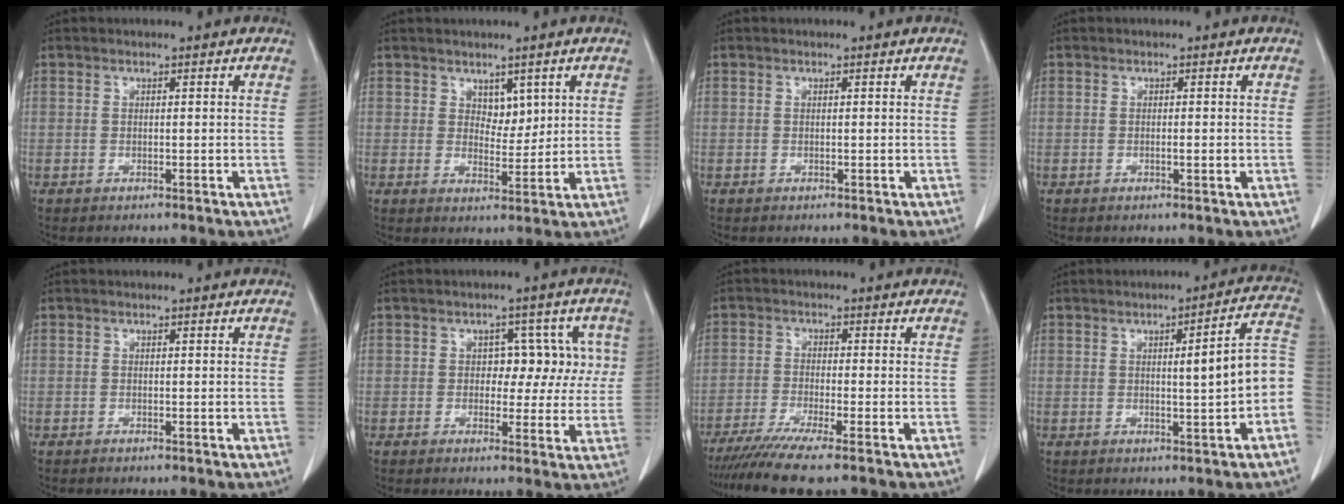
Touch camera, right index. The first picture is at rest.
{"total": 3.3, "force": [1.6, 1.9, 2.1], "torque": [-0.027, -0.003, 0.030]}
{"total": 0.0}
{"total": 1.0, "force": [-0.1, 0.1, 1.0], "torque": [-0.017, -0.002, -0.001]}
{"total": 0.0}
{"total": 6.4, "force": [0.8, 4.5, 4.5], "torque": [-0.034, 0.027, 0.010]}
{"total": 8.4, "force": [-6.6, -0.9, 5.1], "torque": [-0.080, -0.023, -0.109]}
{"total": 8.5, "force": [-0.9, 0.6, 8.4], "torque": [-0.099, 0.021, -0.016]}